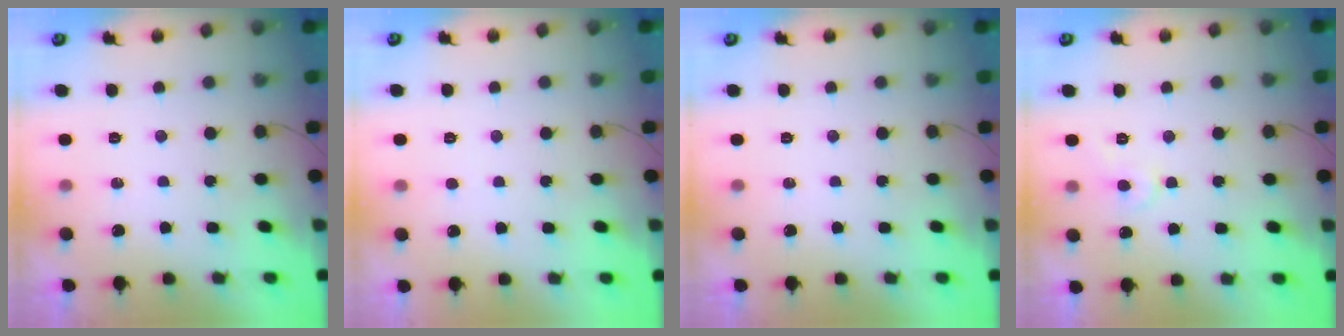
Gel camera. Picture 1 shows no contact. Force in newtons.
{"total": 2.3, "press": 2.3, "slide": 0.2}
{"total": 0.0}
{"total": 5.2, "press": 5.2, "slide": 0.4}